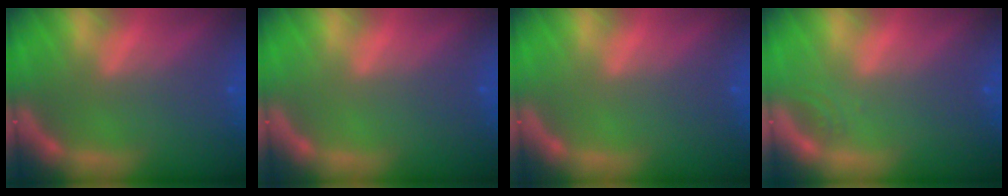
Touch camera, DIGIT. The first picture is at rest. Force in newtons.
{"total": 0.0}
{"total": 0.0}
{"total": 1.0}